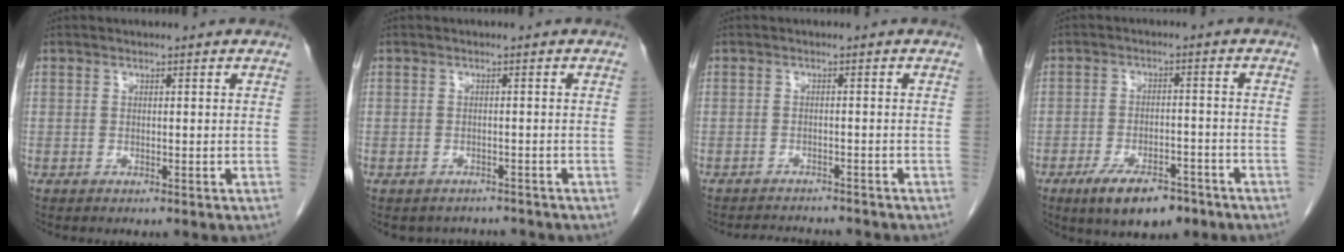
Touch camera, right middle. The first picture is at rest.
{"total": 3.3, "force": [-2.9, 1.4, -0.1], "torque": [0.001, 0.005, -0.040]}
{"total": 5.5, "force": [-5.3, 1.0, 1.0], "torque": [-0.012, -0.004, -0.072]}
{"total": 8.4, "force": [-5.7, 3.3, 5.3], "torque": [-0.085, -0.004, -0.088]}